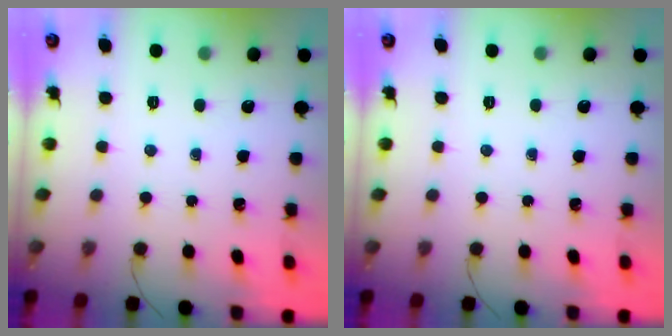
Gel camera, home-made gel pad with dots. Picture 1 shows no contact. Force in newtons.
{"total": 0.0}